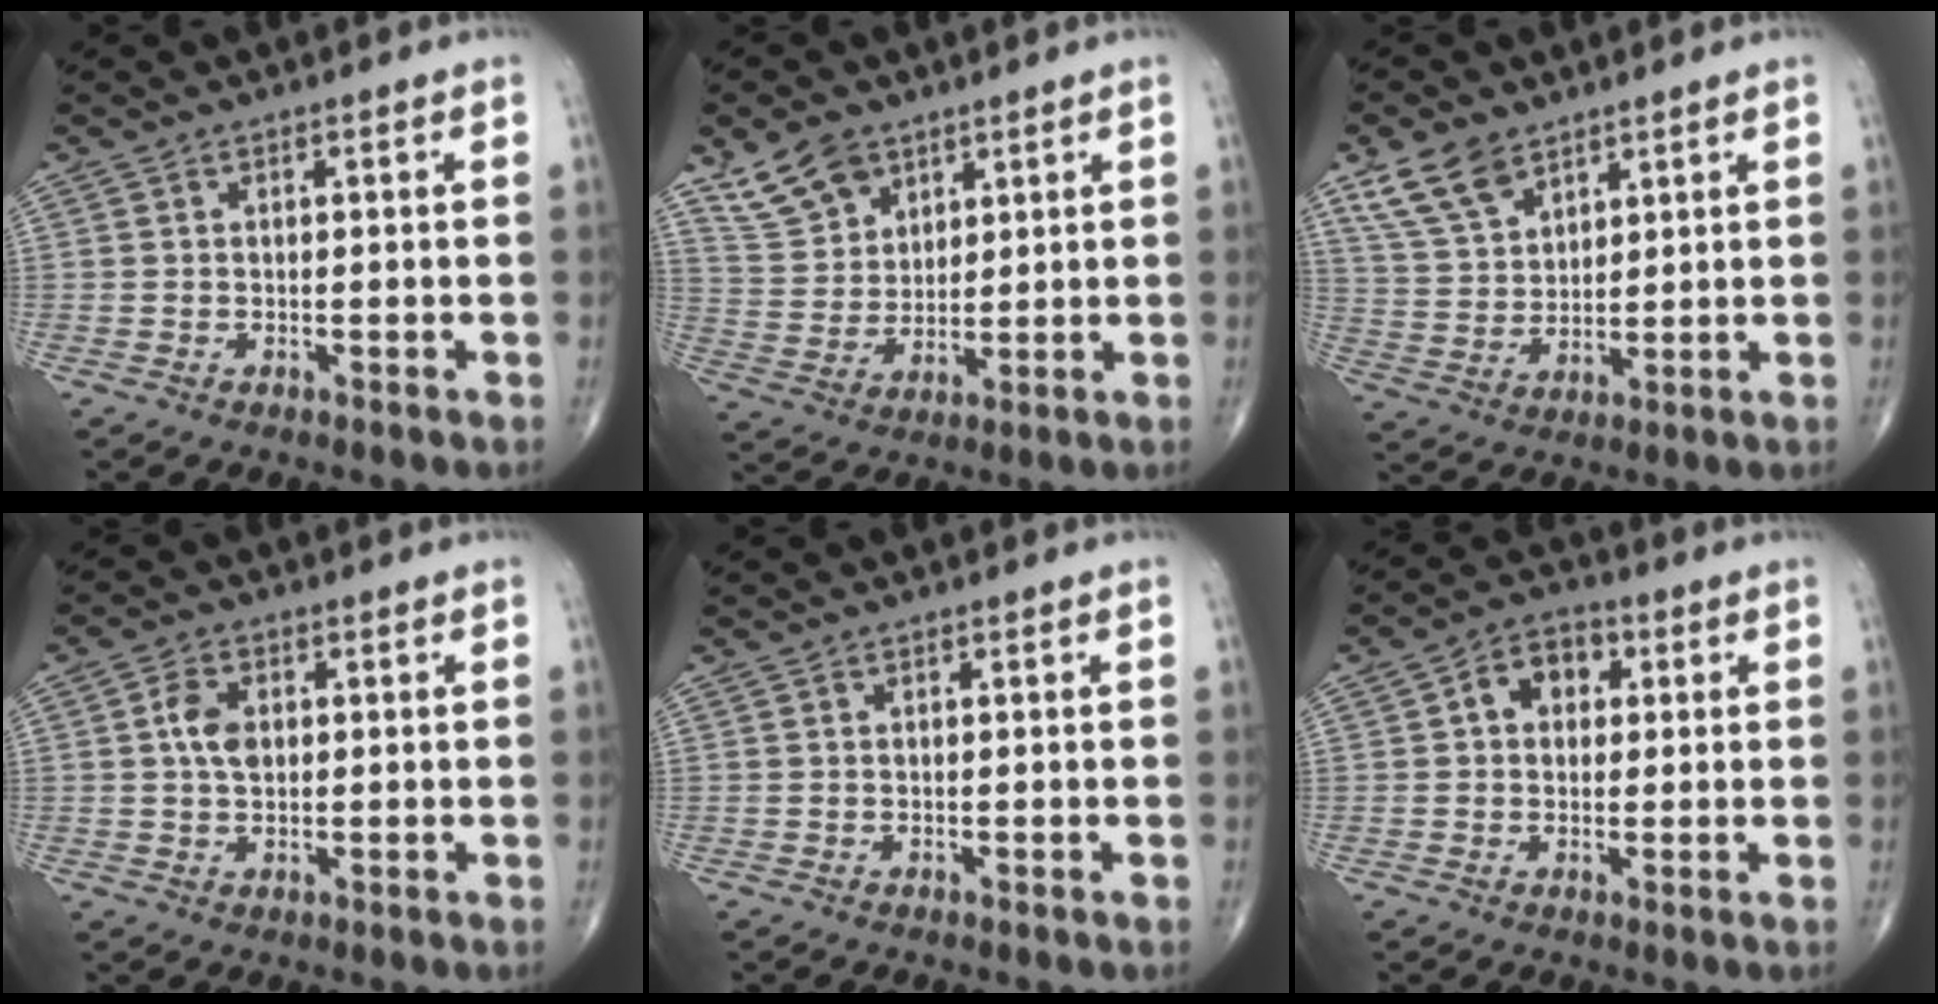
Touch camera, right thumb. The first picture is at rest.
{"total": 9.3, "force": [6.2, 5.8, 3.8], "torque": [-0.055, -0.024, 0.128]}
{"total": 9.5, "force": [6.3, 5.3, 4.8], "torque": [-0.080, -0.023, 0.131]}
{"total": 4.6, "force": [0.7, 3.0, 3.4], "torque": [-0.062, 0.002, 0.008]}
{"total": 0.0}
{"total": 6.8, "force": [1.5, 5.1, 4.2], "torque": [-0.041, 0.012, 0.016]}